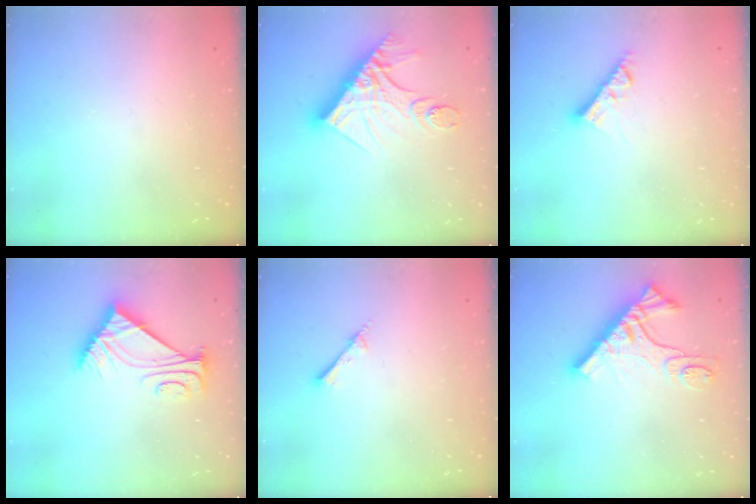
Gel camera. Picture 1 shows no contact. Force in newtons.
{"total": 16.2, "press": 16.2, "slide": 1.7}
{"total": 7.7, "press": 7.7, "slide": 0.3}
{"total": 9.8, "press": 9.7, "slide": 0.9}
{"total": 2.4, "press": 2.4, "slide": 0.2}
{"total": 11.4, "press": 11.3, "slide": 1.3}